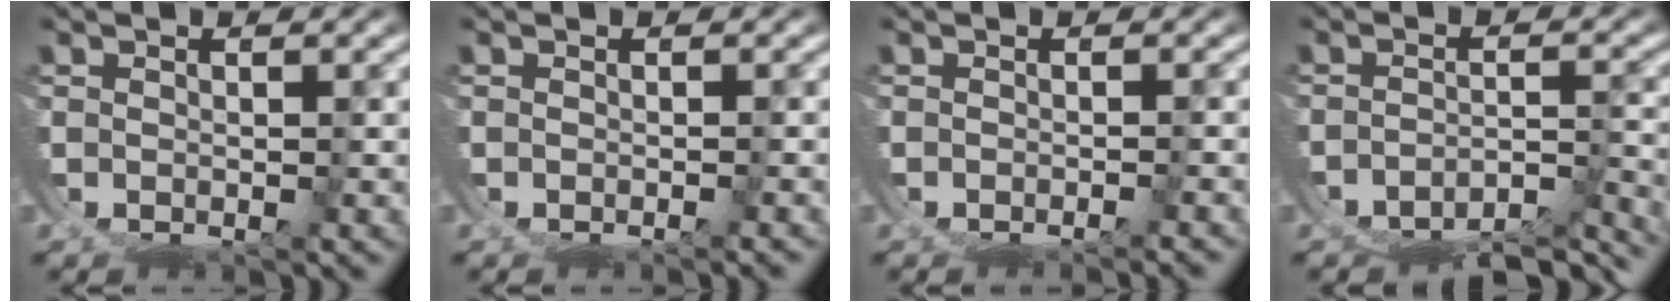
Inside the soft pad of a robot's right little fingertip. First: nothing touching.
{"total": 0.8, "force": [-0.7, 0.0, 0.3], "torque": [0.001, 0.005, -0.014]}
{"total": 1.6, "force": [-1.5, 0.3, 0.6], "torque": [-0.002, 0.005, -0.025]}
{"total": 6.1, "force": [-5.3, 2.1, 2.1], "torque": [-0.038, -0.019, -0.073]}